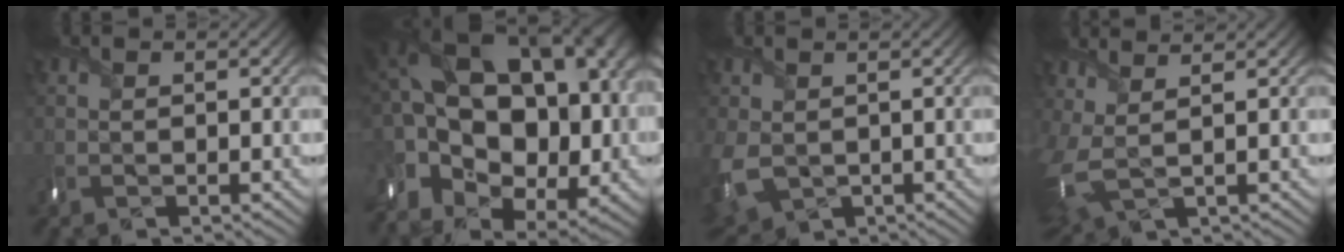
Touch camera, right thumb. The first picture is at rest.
{"total": 19.0, "force": [0.8, 13.1, 13.8], "torque": [-0.260, -0.017, 0.039]}
{"total": 6.0, "force": [-1.4, 4.6, 3.6], "torque": [-0.101, -0.027, -0.023]}
{"total": 5.6, "force": [1.2, 2.6, 4.8], "torque": [-0.149, -0.009, 0.032]}